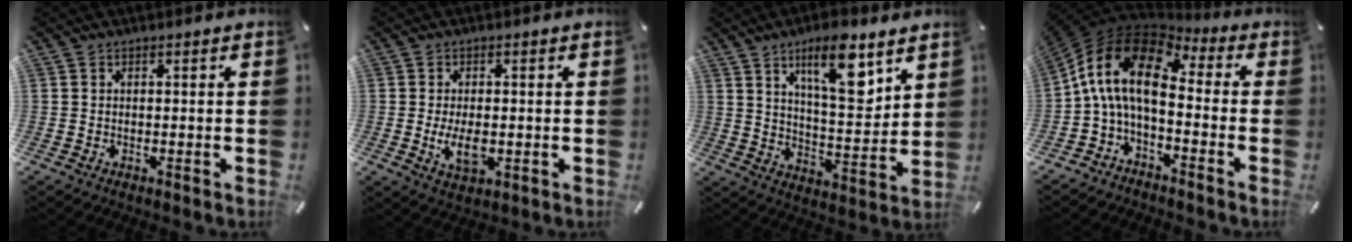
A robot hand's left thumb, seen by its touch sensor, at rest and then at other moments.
{"total": 5.7, "force": [-0.8, 3.1, 4.8], "torque": [-0.109, -0.005, -0.016]}
{"total": 15.1, "force": [9.0, 5.3, 10.9], "torque": [-0.173, -0.045, 0.148]}
{"total": 13.4, "force": [0.0, 7.6, 11.0], "torque": [-0.242, 0.002, -0.006]}